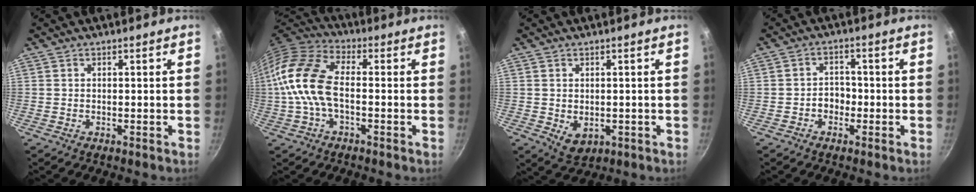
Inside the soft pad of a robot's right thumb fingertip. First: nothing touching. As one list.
[{"total": 13.5, "force": [-1.3, 7.4, 11.2], "torque": [-0.220, 0.035, -0.046]}, {"total": 4.3, "force": [-0.3, 3.2, 2.8], "torque": [-0.036, -0.009, 0.004]}, {"total": 3.5, "force": [-1.3, 2.8, 1.8], "torque": [-0.002, 0.017, -0.023]}]